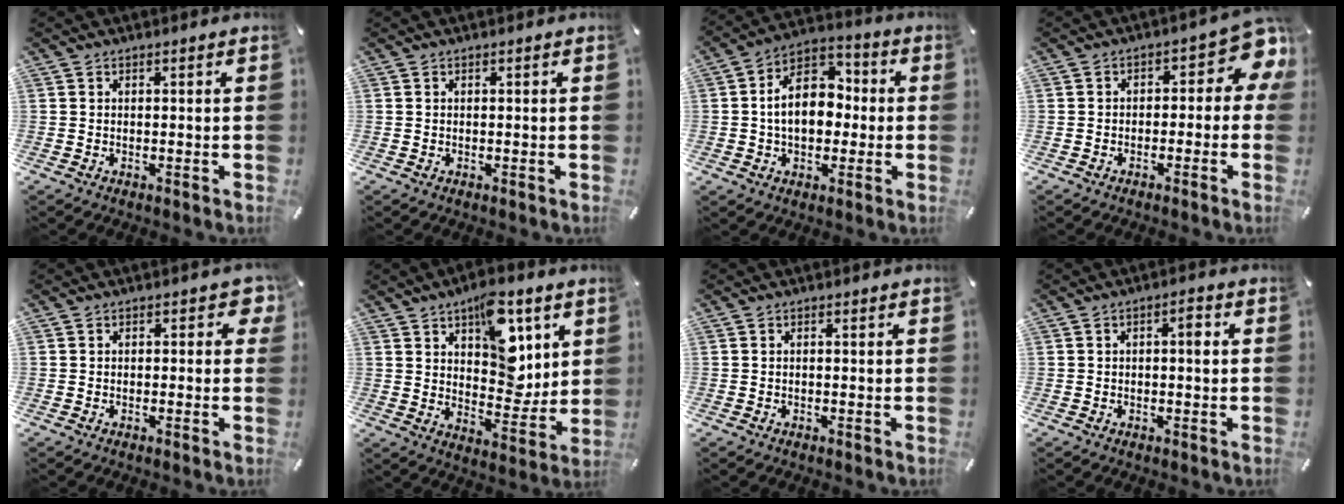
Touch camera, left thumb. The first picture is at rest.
{"total": 0.0}
{"total": 12.0, "force": [-0.4, 8.7, 8.3], "torque": [-0.151, 0.012, -0.007]}
{"total": 7.6, "force": [1.7, 4.2, 6.1], "torque": [-0.077, -0.017, 0.024]}
{"total": 2.8, "force": [0.2, 1.7, 2.3], "torque": [-0.028, 0.003, -0.001]}
{"total": 14.8, "force": [7.0, 8.8, 9.6], "torque": [-0.114, -0.036, 0.123]}
{"total": 0.6, "force": [-0.2, 0.2, 0.5], "torque": [-0.009, -0.001, -0.004]}
{"total": 3.1, "force": [0.2, 1.3, 2.8], "torque": [-0.040, 0.004, -0.004]}